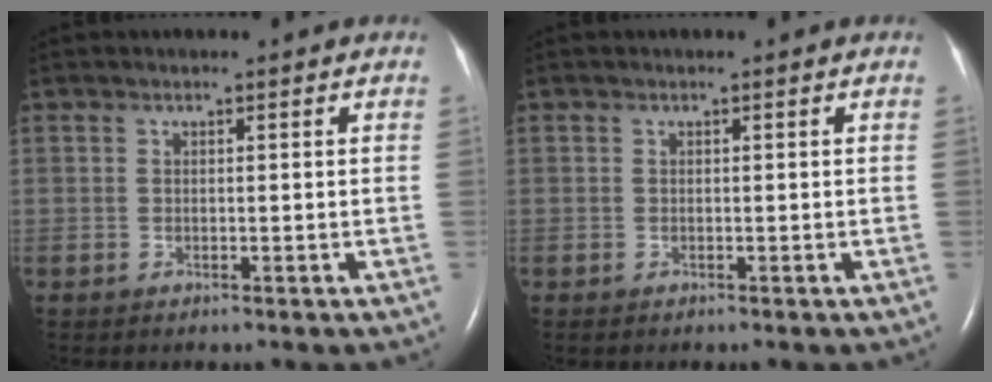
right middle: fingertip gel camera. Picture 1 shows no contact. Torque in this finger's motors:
{"motor_torque": [-0.28, -0.02, -0.05, 0.00]}